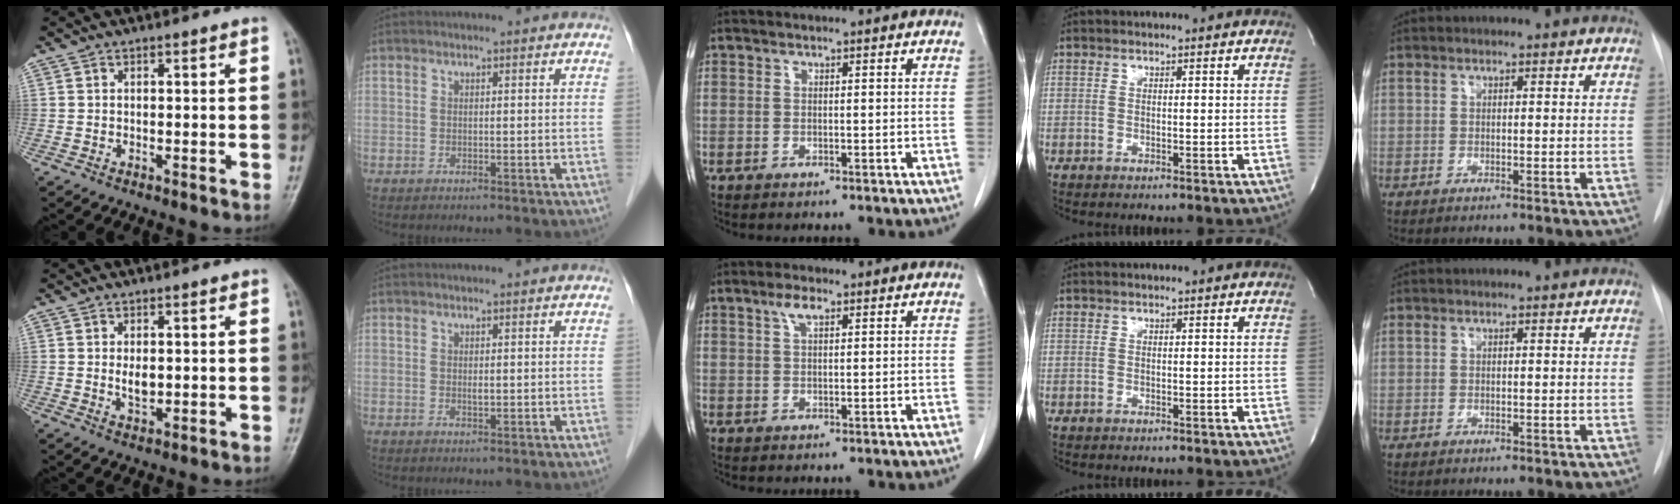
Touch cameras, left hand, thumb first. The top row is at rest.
{"thumb": {"total": 2.9, "force": [0.3, 1.7, 2.3], "torque": [-0.034, -0.007, 0.009]}, "index": {"total": 0.6, "force": [0.0, 0.2, 0.6], "torque": [-0.013, -0.005, 0.000]}, "middle": {"total": 2.4, "force": [1.3, 0.8, 1.9], "torque": [-0.042, 0.007, 0.027]}}